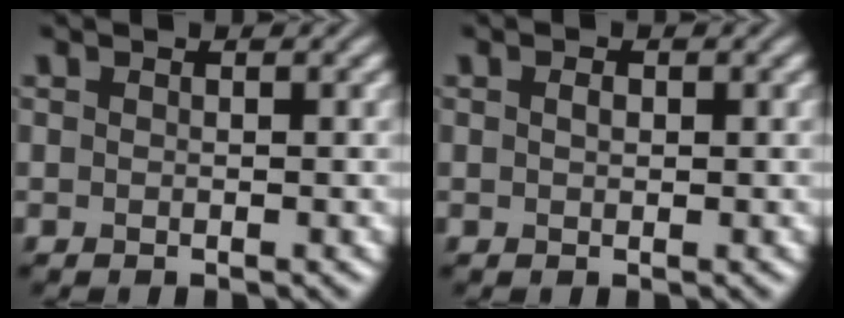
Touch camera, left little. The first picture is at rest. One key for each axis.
{"total": 0.8, "fx": 0.2, "fy": 0.5, "fz": 0.6, "tx": -0.013, "ty": 0.002, "tz": 0.003}